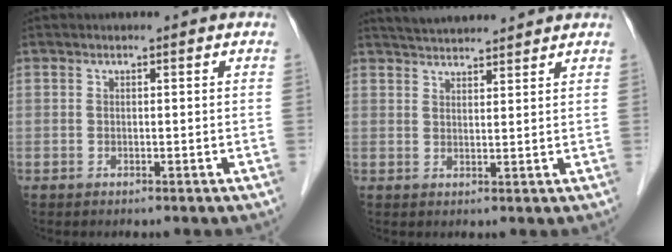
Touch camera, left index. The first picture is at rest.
{"total": 7.2, "force": [6.8, 0.7, 2.2], "torque": [-0.040, 0.027, 0.105]}